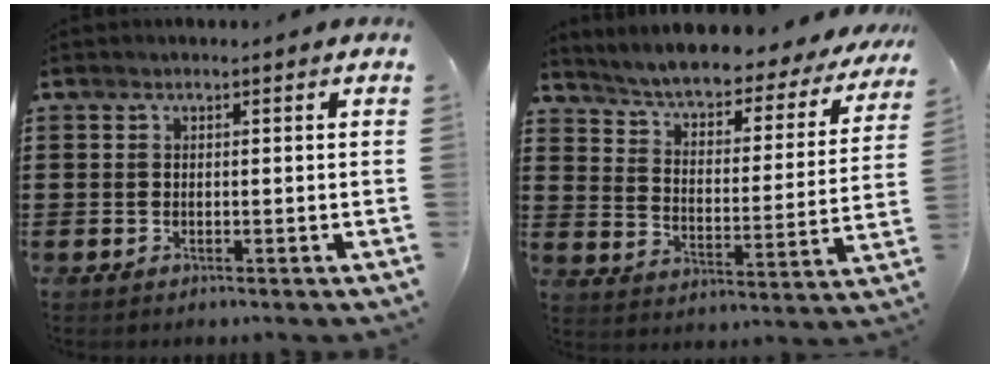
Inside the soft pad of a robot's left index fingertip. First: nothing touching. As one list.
[{"total": 4.6, "force": [4.3, 0.2, 1.7], "torque": [-0.057, -0.038, 0.063]}]